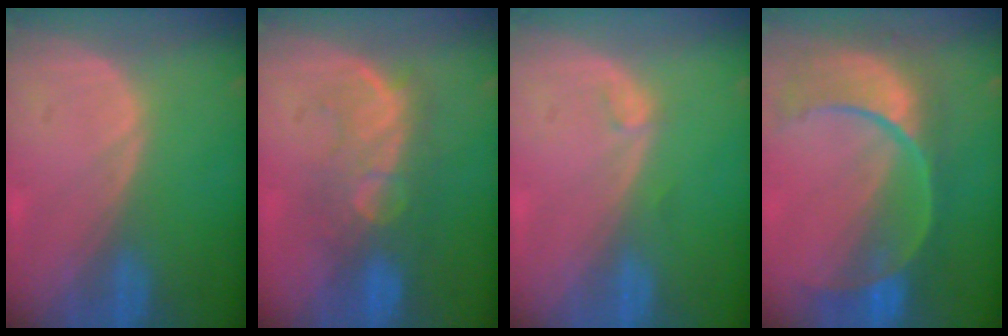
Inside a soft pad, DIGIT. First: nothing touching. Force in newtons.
{"total": 8.8, "press": 8.2, "slide": 3.2}
{"total": 0.8, "press": 0.7, "slide": 0.1}
{"total": 11.2, "press": 9.3, "slide": 6.1}